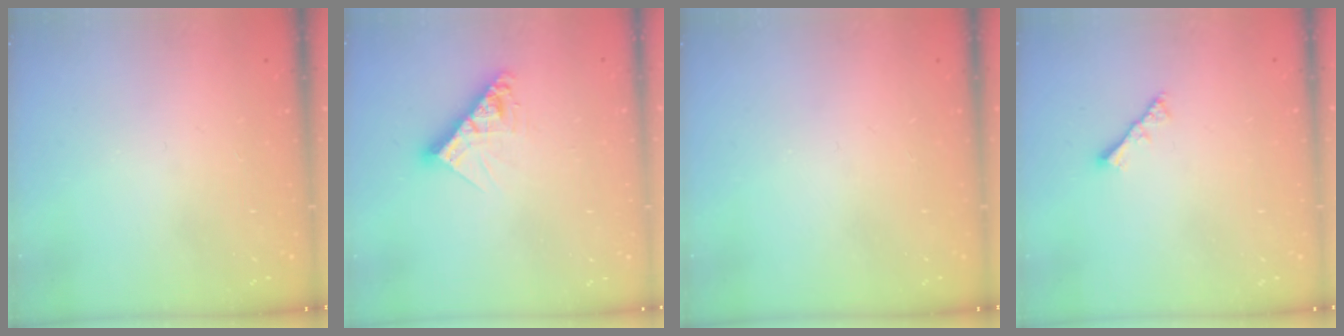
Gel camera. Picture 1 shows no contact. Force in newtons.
{"total": 9.7, "press": 9.7, "slide": 0.8}
{"total": 0.0}
{"total": 2.8, "press": 2.8, "slide": 0.6}